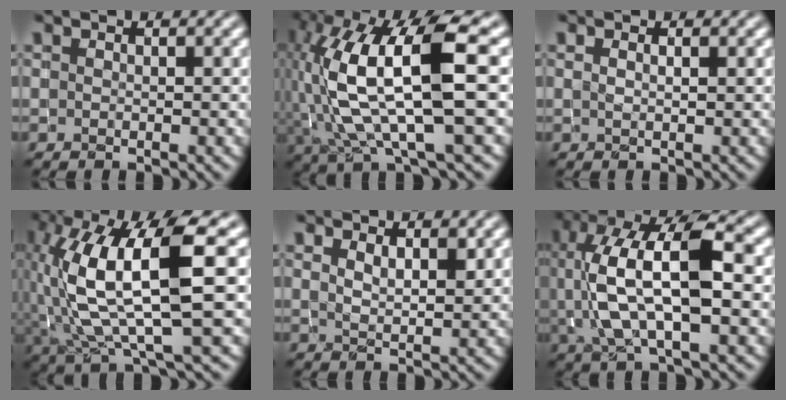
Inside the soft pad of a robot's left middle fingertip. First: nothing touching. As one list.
[{"total": 12.4, "force": [0.2, 3.3, 12.0], "torque": [-0.237, 0.008, 0.004]}, {"total": 1.3, "force": [0.5, 0.6, 1.0], "torque": [-0.001, -0.004, -0.003]}, {"total": 11.1, "force": [1.1, 3.0, 10.6], "torque": [-0.207, -0.002, 0.027]}, {"total": 1.9, "force": [1.1, 0.6, 1.4], "torque": [-0.022, -0.005, 0.022]}, {"total": 9.9, "force": [0.4, 3.7, 9.2], "torque": [-0.180, 0.015, 0.006]}]